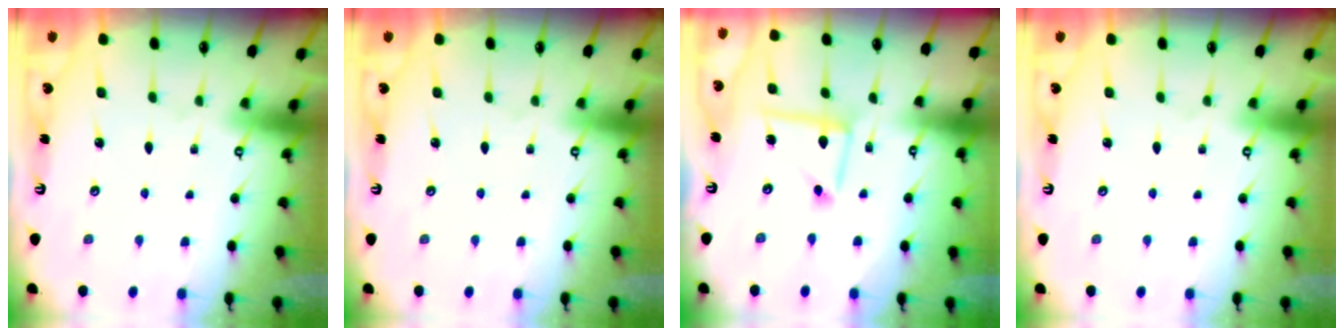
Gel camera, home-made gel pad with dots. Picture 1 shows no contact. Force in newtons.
{"total": 0.0}
{"total": 9.1, "press": 9.1, "slide": 0.8}
{"total": 0.0}